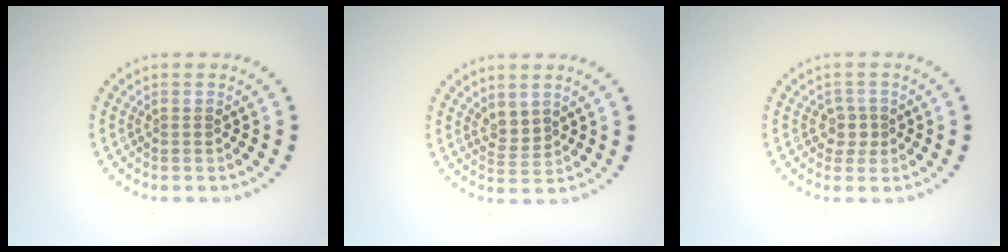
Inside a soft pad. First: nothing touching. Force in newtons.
{"total": 1.6, "press": 1.4, "slide": 0.9}
{"total": 1.6, "press": 1.3, "slide": 1.0}